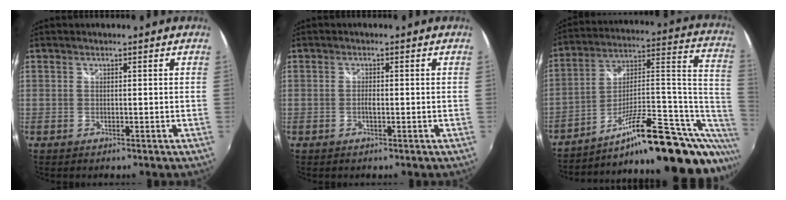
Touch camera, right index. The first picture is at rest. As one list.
[{"total": 1.1, "force": [-0.3, 0.4, 0.9], "torque": [-0.021, 0.001, -0.006]}, {"total": 26.2, "force": [-12.7, 8.1, 21.5], "torque": [-0.261, 0.035, -0.184]}]